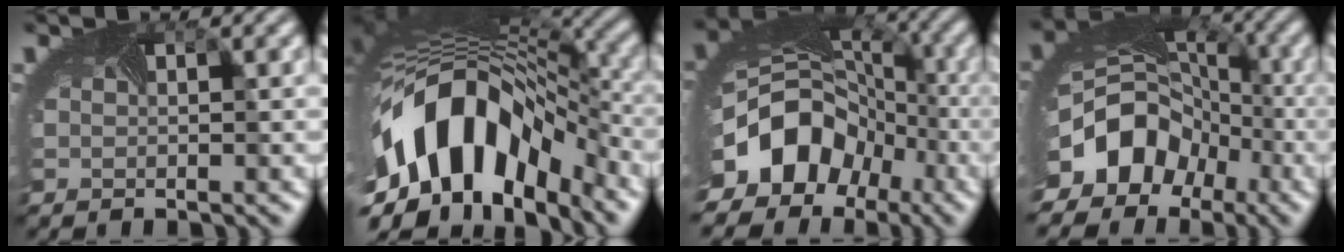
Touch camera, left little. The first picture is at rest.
{"total": 15.4, "force": [-4.3, 8.9, 11.7], "torque": [-0.229, -0.025, -0.060]}
{"total": 14.2, "force": [-6.2, 10.8, 6.8], "torque": [-0.144, -0.028, -0.100]}
{"total": 12.8, "force": [-5.7, 9.8, 5.9], "torque": [-0.124, -0.026, -0.100]}